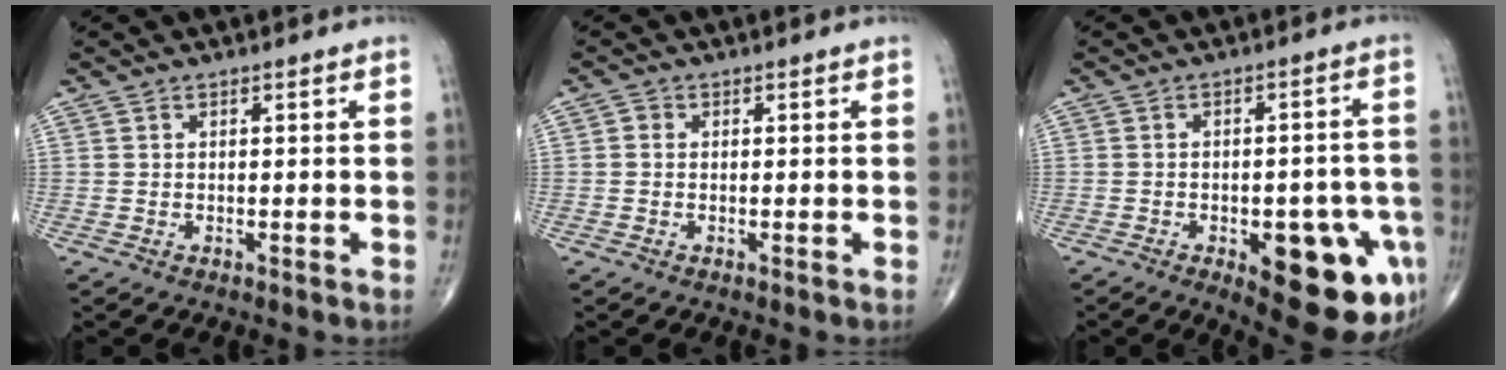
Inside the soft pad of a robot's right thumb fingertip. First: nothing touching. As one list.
[{"total": 1.0, "force": [0.0, 0.9, 0.4], "torque": [-0.003, 0.002, -0.005]}, {"total": 17.7, "force": [-7.0, 7.6, 14.4], "torque": [-0.125, 0.026, -0.071]}]